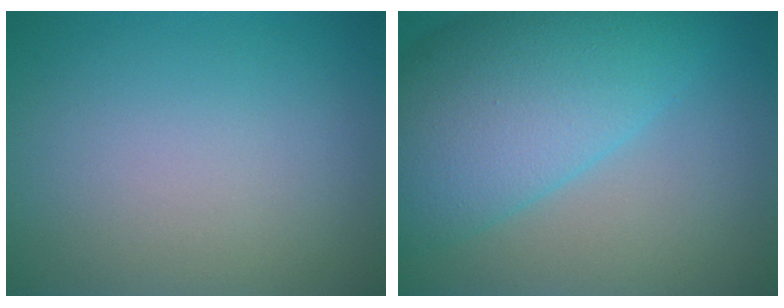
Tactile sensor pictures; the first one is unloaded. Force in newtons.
{"total": 10.9, "press": 10.9, "slide": 0.3}